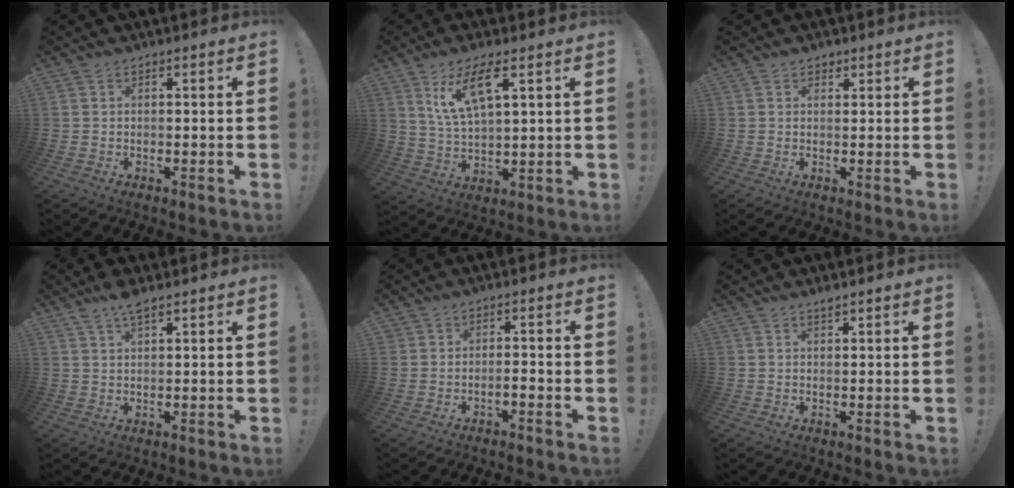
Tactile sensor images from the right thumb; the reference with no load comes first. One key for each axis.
{"total": 10.8, "fx": 6.0, "fy": 3.2, "fz": 8.4, "tx": -0.162, "ty": -0.013, "tz": 0.107}
{"total": 2.1, "fx": 1.6, "fy": 1.2, "fz": 0.5, "tx": 0.003, "ty": -0.008, "tz": 0.027}
{"total": 5.1, "fx": 4.0, "fy": 1.4, "fz": 2.9, "tx": -0.040, "ty": -0.021, "tz": 0.068}
{"total": 1.6, "fx": -1.3, "fy": 0.4, "fz": 0.8, "tx": -0.010, "ty": 0.003, "tz": -0.024}
{"total": 1.1, "fx": 1.0, "fy": -0.1, "fz": 0.5, "tx": -0.003, "ty": -0.004, "tz": 0.017}